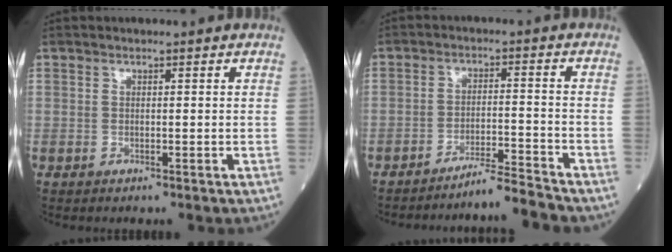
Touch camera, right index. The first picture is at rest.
{"total": 5.7, "force": [-5.4, -1.9, 0.7], "torque": [-0.009, -0.005, -0.089]}